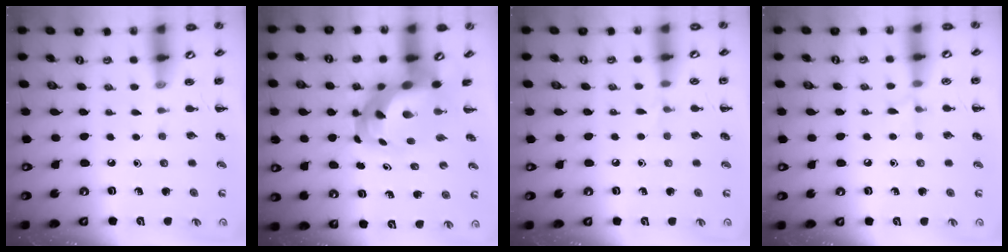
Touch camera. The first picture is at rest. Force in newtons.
{"total": 6.2, "press": 6.0, "slide": 1.7}
{"total": 3.9, "press": 3.7, "slide": 1.3}
{"total": 4.5, "press": 4.3, "slide": 1.6}